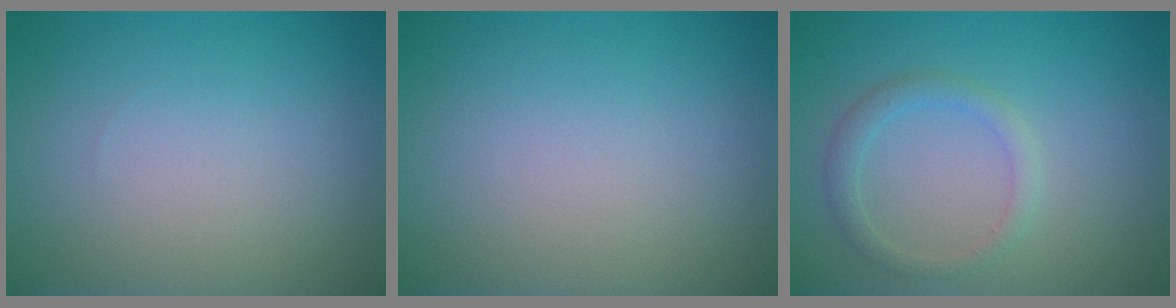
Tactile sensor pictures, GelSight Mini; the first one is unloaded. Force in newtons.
{"total": 0.0}
{"total": 1.8, "press": 1.8, "slide": 0.2}